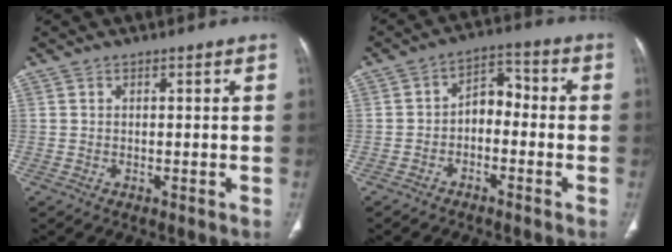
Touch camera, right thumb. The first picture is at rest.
{"total": 6.0, "force": [-1.8, 4.0, 4.0], "torque": [-0.044, 0.041, -0.044]}